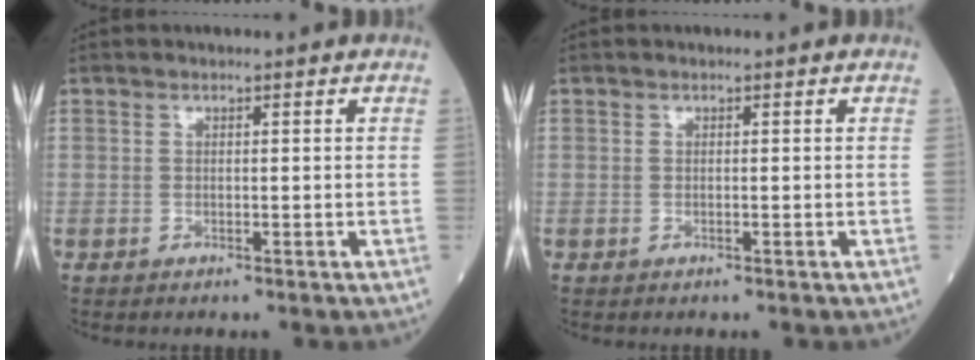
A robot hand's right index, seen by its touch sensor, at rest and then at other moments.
{"total": 0.0}